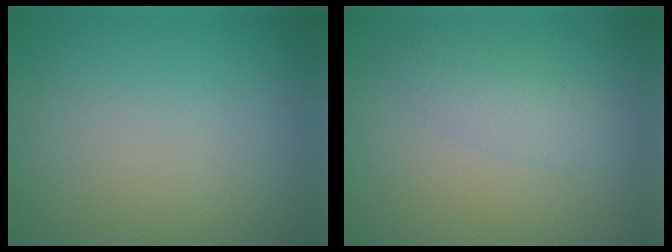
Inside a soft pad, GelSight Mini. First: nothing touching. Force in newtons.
{"total": 2.2, "press": 2.2, "slide": 0.1}